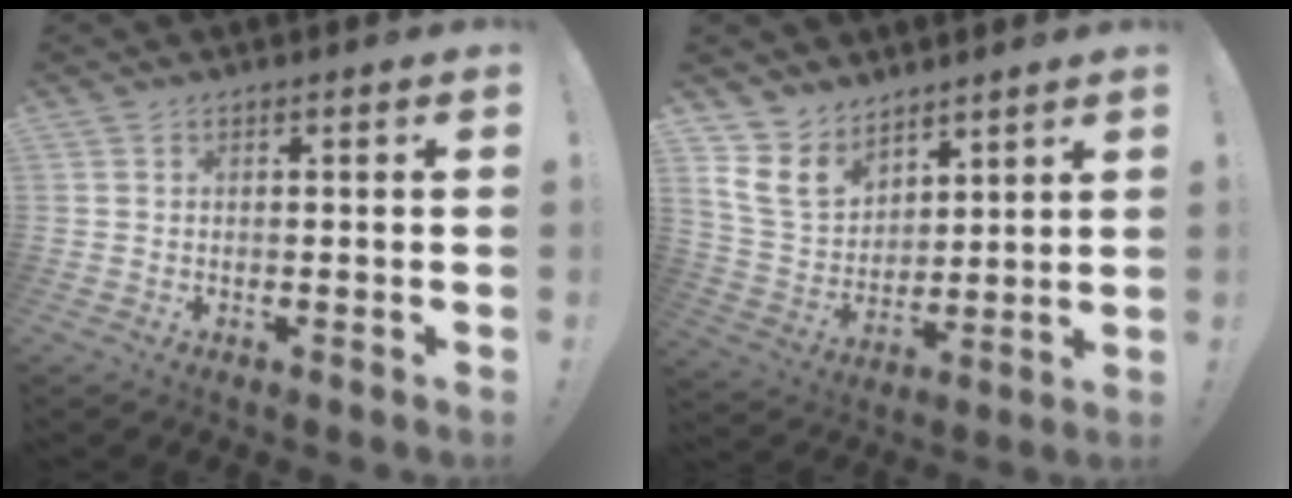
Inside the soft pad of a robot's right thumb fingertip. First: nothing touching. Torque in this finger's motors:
{"motor_torque": [0.45, 0.45, 0.20, 0.19, 0.00]}